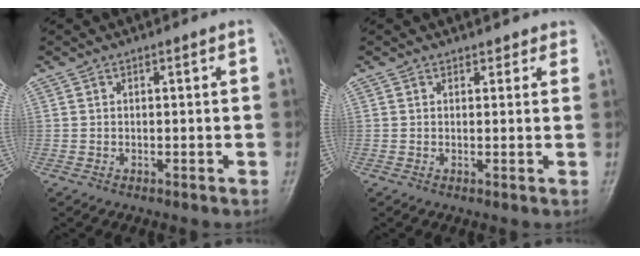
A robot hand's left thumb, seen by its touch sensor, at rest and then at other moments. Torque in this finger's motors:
{"motor_torque": [-0.06, 0.17, -0.15, -0.08, 0.00]}